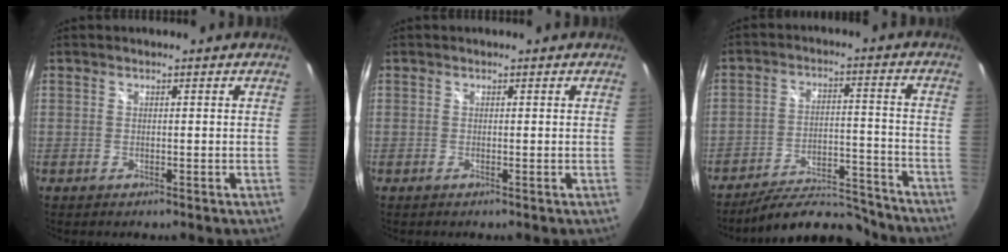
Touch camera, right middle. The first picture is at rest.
{"total": 0.0}
{"total": 14.4, "force": [-13.5, 3.4, 3.9], "torque": [-0.075, 0.019, -0.187]}